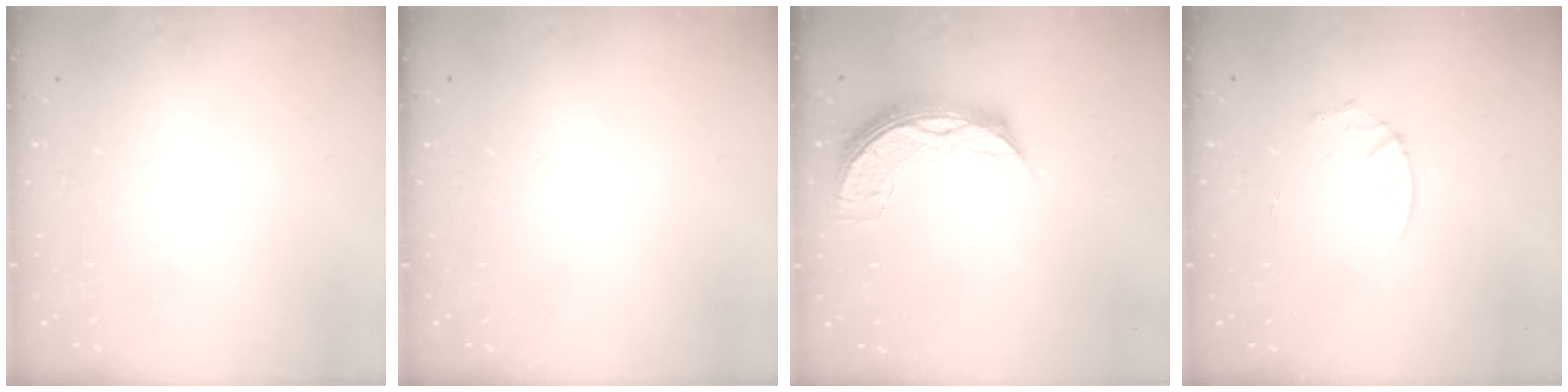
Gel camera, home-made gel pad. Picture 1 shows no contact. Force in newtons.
{"total": 0.0}
{"total": 9.2, "press": 9.2, "slide": 0.7}
{"total": 3.6, "press": 3.6, "slide": 0.4}